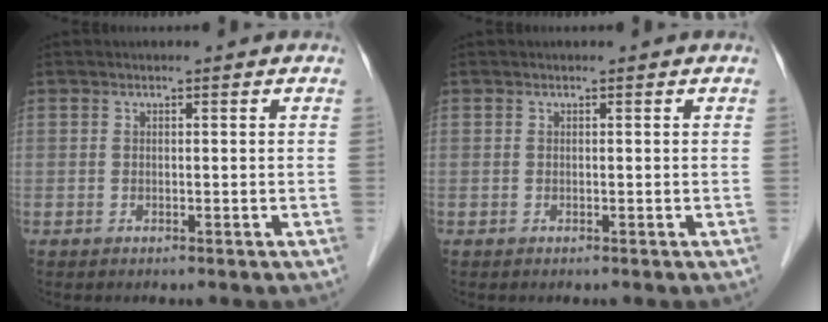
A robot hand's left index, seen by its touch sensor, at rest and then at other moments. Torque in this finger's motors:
{"motor_torque": [-0.02, 0.02, 0.00, 0.00]}